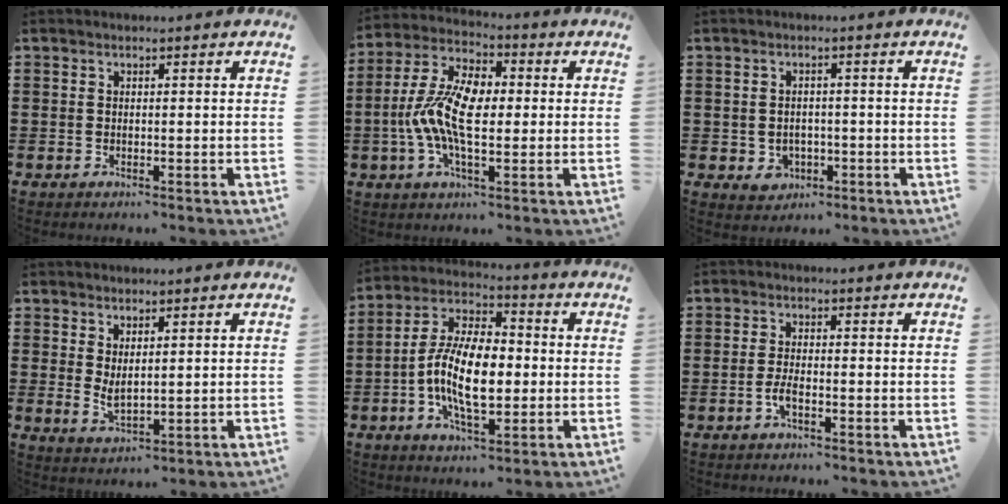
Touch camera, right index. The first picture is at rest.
{"total": 10.4, "force": [-0.9, 4.8, 9.2], "torque": [-0.204, 0.001, -0.023]}
{"total": 2.2, "force": [-0.7, 1.9, 0.9], "torque": [-0.024, 0.004, -0.017]}
{"total": 2.4, "force": [1.2, 1.0, 1.9], "torque": [-0.037, 0.002, 0.022]}
{"total": 12.2, "force": [-1.7, 5.9, 10.5], "torque": [-0.231, 0.000, -0.035]}
{"total": 2.4, "force": [-1.1, 0.6, 2.0], "torque": [-0.051, -0.005, -0.024]}